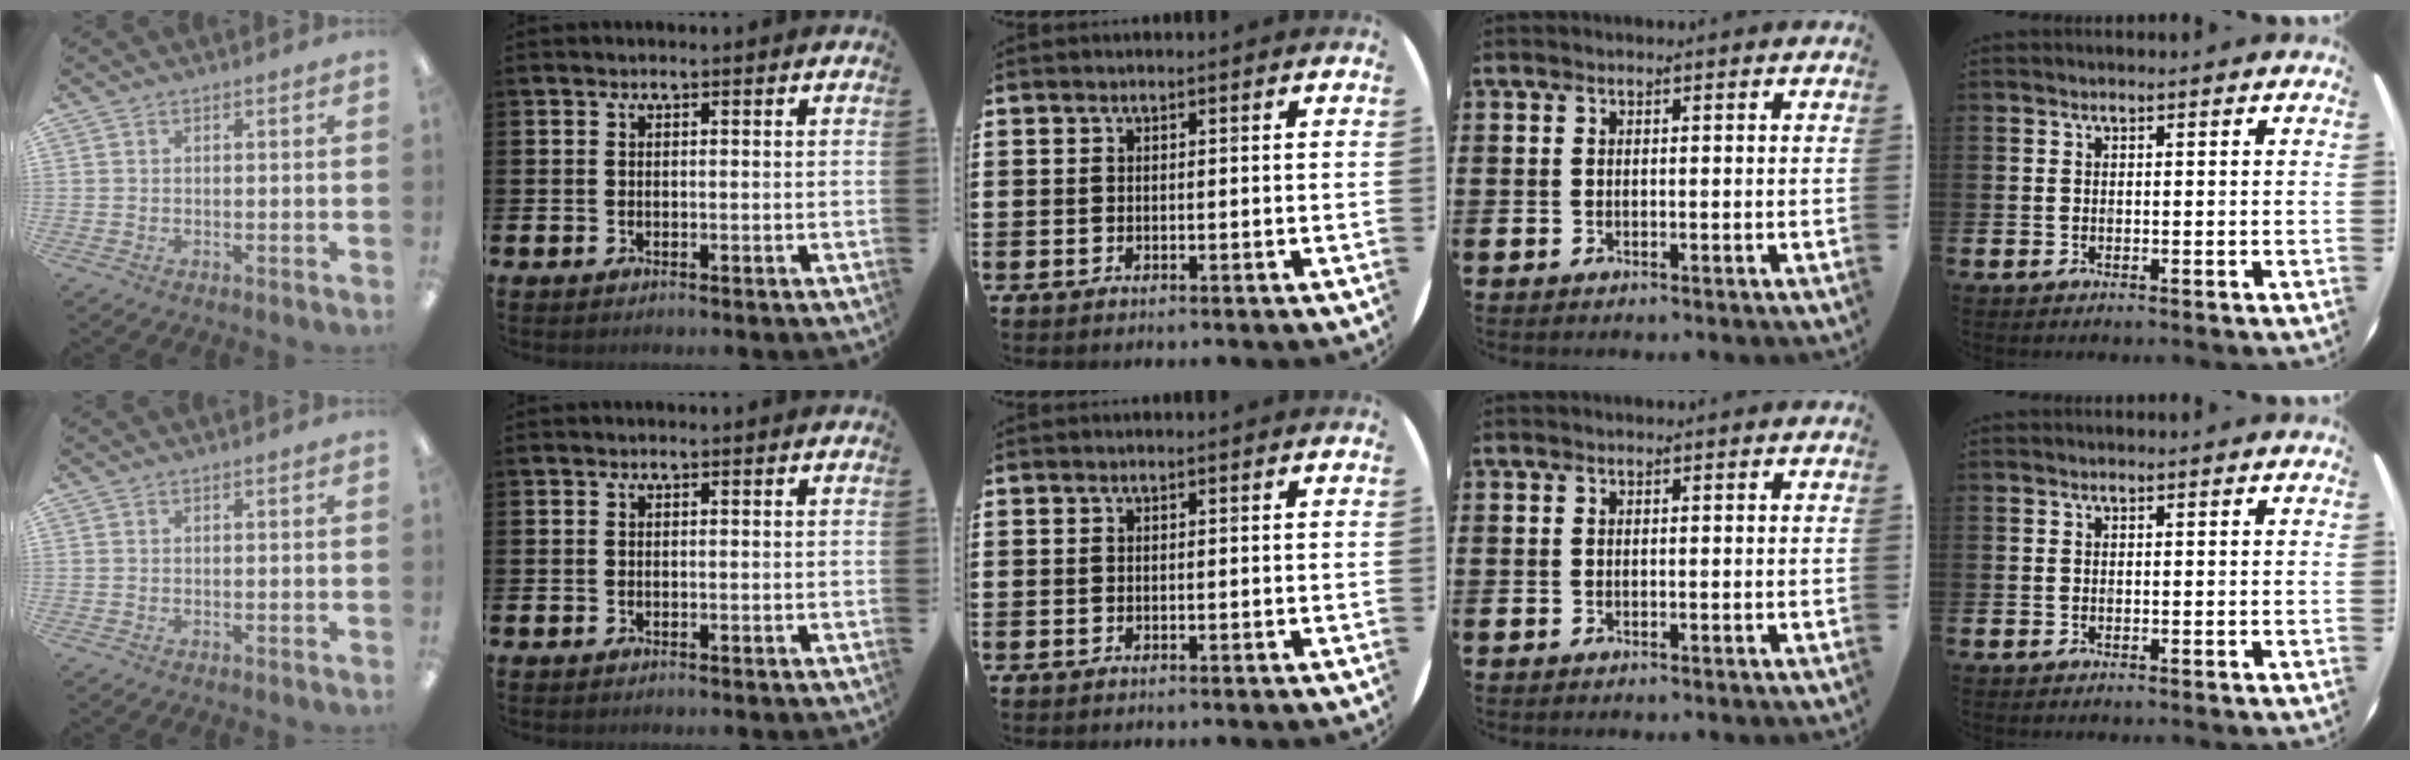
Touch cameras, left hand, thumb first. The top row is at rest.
{}